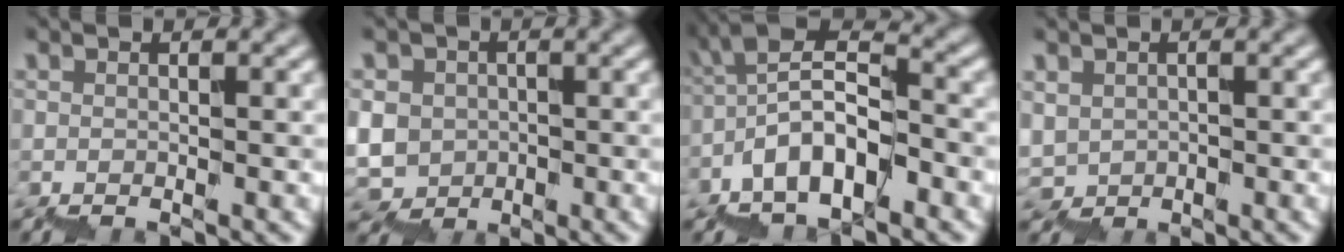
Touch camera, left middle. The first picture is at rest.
{"total": 3.7, "force": [0.6, 3.6, -0.1], "torque": [-0.005, 0.002, 0.001]}
{"total": 6.4, "force": [-2.4, 2.9, 5.1], "torque": [-0.092, 0.024, -0.043]}
{"total": 1.4, "force": [0.8, 0.4, -1.1], "torque": [0.013, -0.002, 0.018]}